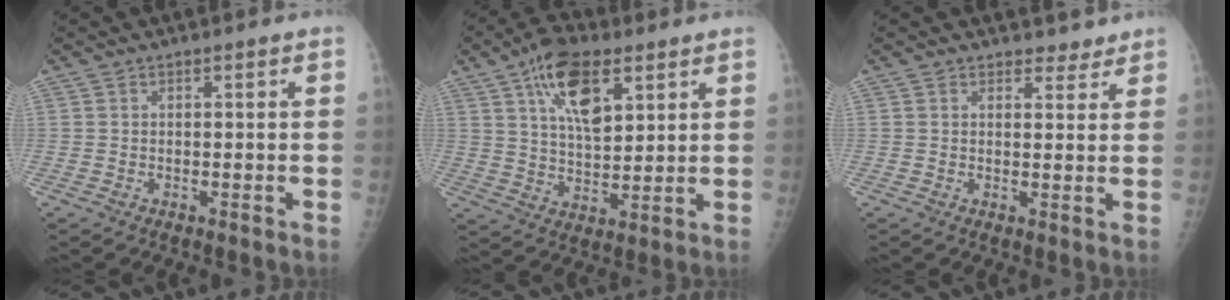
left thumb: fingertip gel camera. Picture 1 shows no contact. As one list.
[{"total": 12.8, "force": [6.0, 6.1, 9.4], "torque": [-0.139, -0.017, 0.106]}, {"total": 2.7, "force": [2.4, 1.4, 0.1], "torque": [0.020, -0.016, 0.025]}]